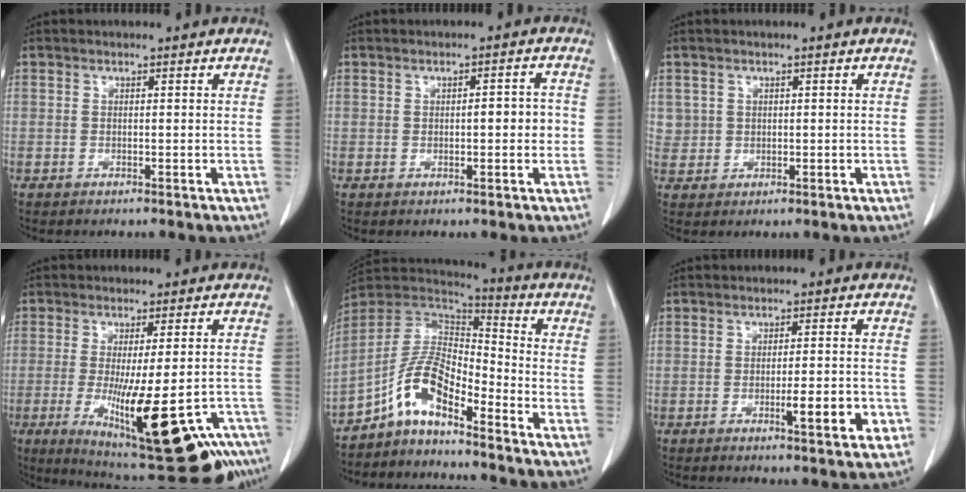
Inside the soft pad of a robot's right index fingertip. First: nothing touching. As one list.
[{"total": 3.5, "force": [-0.1, 1.1, 3.3], "torque": [-0.048, 0.006, 0.000]}, {"total": 2.4, "force": [0.8, 2.3, 0.2], "torque": [0.008, 0.001, 0.015]}, {"total": 22.3, "force": [-11.3, 5.2, 18.5], "torque": [-0.211, -0.025, -0.150]}, {"total": 9.4, "force": [-6.0, 3.3, 6.4], "torque": [-0.137, 0.026, -0.120]}, {"total": 6.2, "force": [-2.1, 0.7, 5.8], "torque": [-0.082, -0.005, -0.026]}]